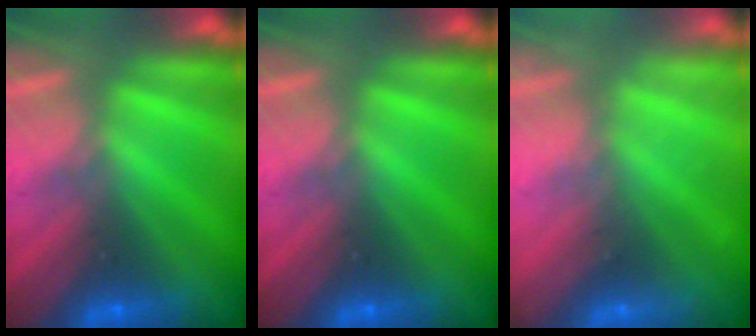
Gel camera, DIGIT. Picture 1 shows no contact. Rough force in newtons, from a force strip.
{"total": 0.0}
{"total": 2.0}